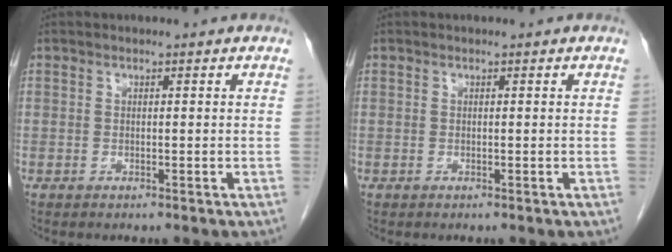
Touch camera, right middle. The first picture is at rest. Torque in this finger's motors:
{"motor_torque": [-0.01, 0.01, 0.00, 0.00]}